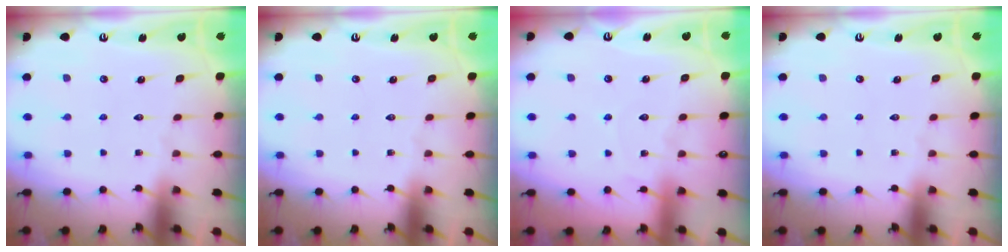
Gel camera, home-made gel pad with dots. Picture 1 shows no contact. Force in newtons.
{"total": 0.0}
{"total": 3.7, "press": 3.7, "slide": 0.5}
{"total": 0.0}